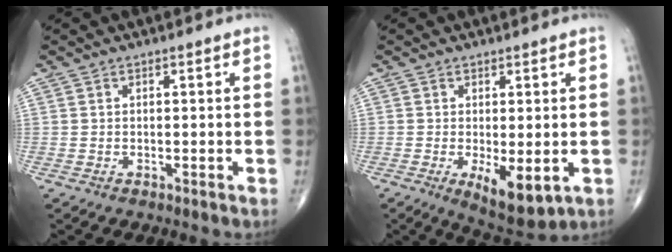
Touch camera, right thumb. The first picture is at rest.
{"total": 7.5, "force": [-1.8, 2.9, 6.7], "torque": [-0.096, -0.021, -0.019]}